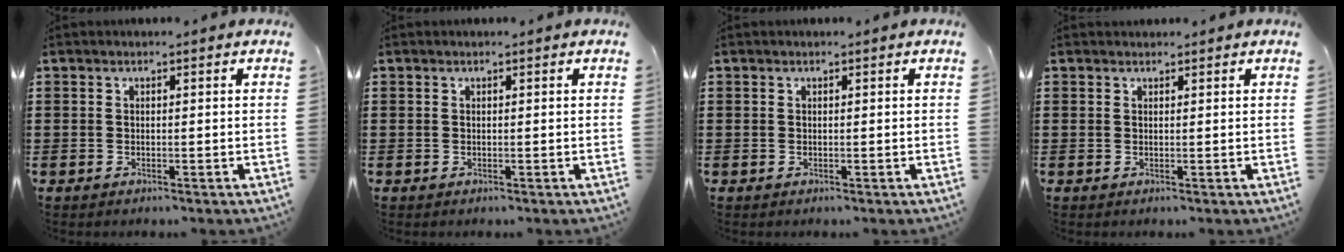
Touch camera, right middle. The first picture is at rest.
{"total": 0.0}
{"total": 0.0}
{"total": 0.6, "force": [0.5, 0.3, -0.1], "torque": [0.008, -0.002, 0.007]}